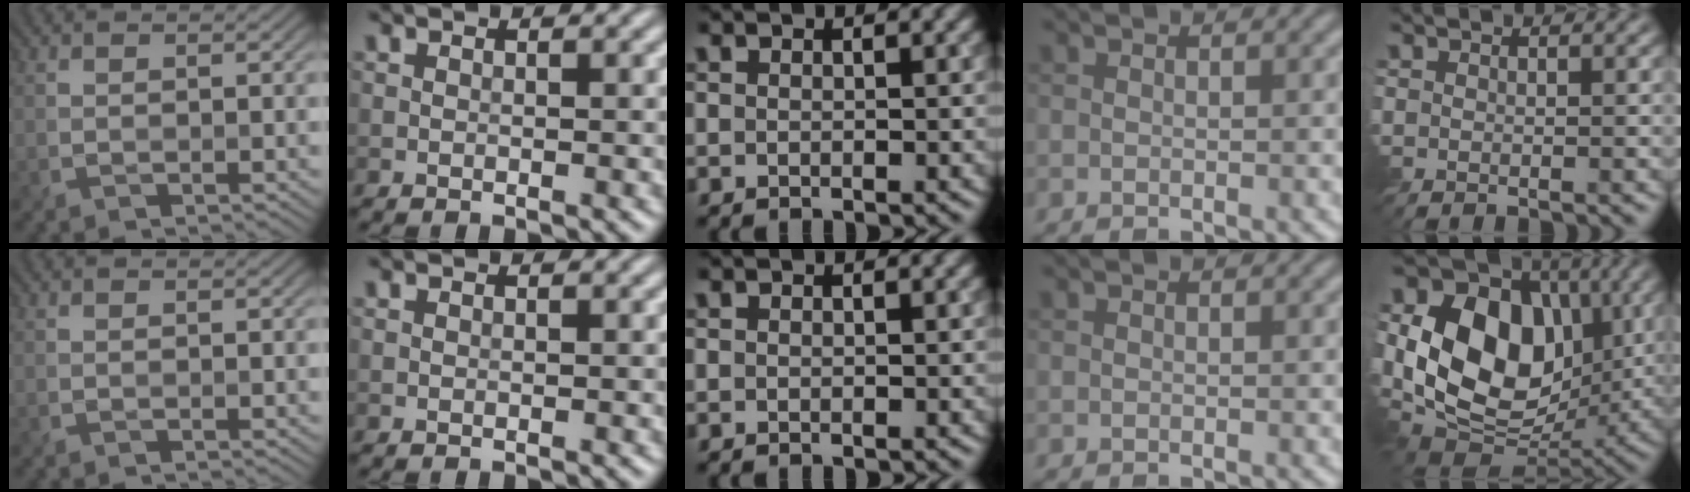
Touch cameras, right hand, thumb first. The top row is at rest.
{"little": {"total": 14.2, "force": [1.5, 10.2, 9.7], "torque": [-0.167, -0.001, 0.023]}}